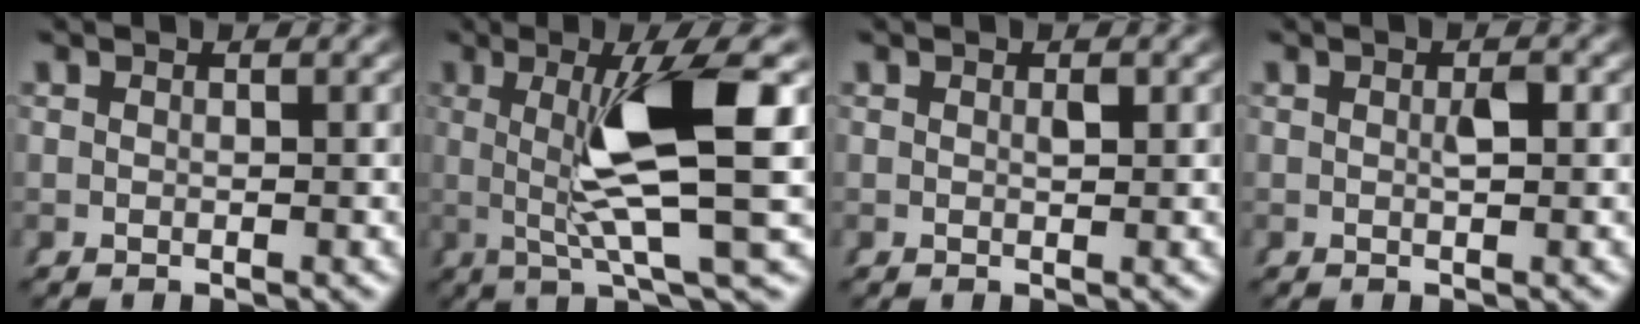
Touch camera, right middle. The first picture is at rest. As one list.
[{"total": 9.1, "force": [0.7, 0.8, 9.0], "torque": [-0.156, -0.001, 0.018]}, {"total": 0.7, "force": [0.2, 0.3, 0.6], "torque": [-0.011, -0.005, 0.003]}, {"total": 1.3, "force": [0.0, 0.4, 1.2], "torque": [-0.019, -0.003, -0.001]}]